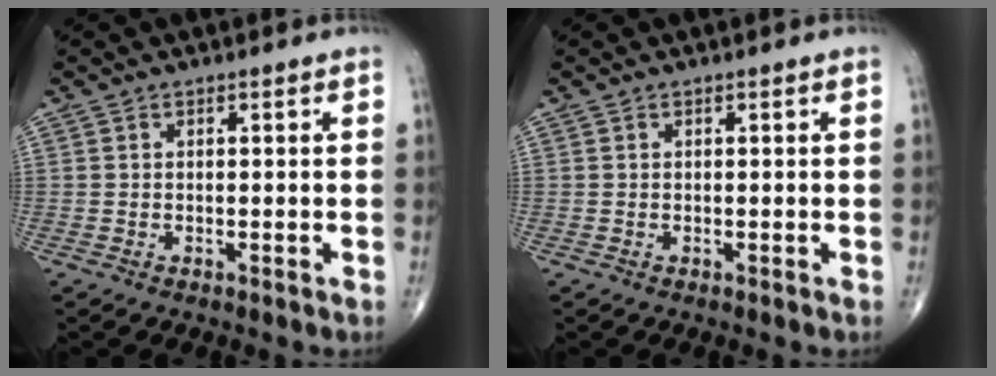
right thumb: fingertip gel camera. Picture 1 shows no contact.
{"total": 0.0}